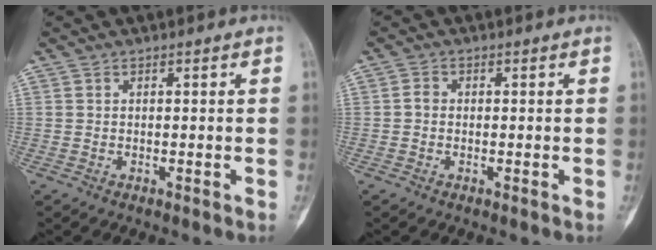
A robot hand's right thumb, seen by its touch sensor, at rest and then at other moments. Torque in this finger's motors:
{"motor_torque": [0.02, 0.01, 0.03, -0.05, -0.01]}